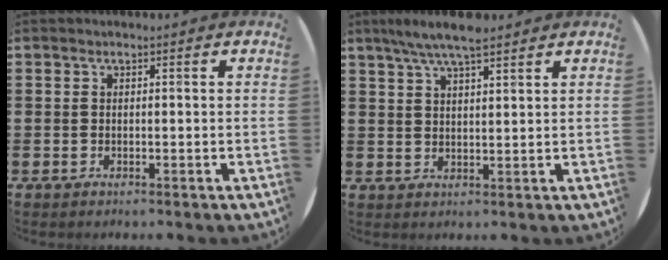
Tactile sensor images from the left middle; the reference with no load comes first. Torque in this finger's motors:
{"motor_torque": [1.20, -0.94, 0.25, 0.07]}